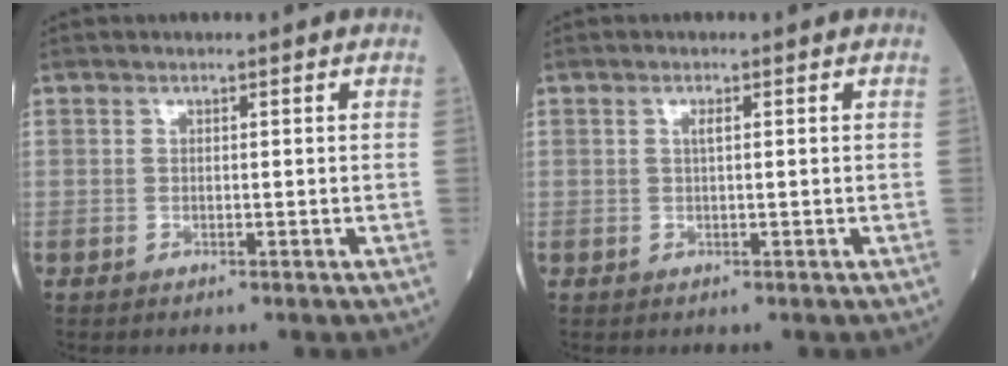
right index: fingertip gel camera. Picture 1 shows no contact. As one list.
[{"total": 1.0, "force": [0.3, 0.1, 0.9], "torque": [-0.022, 0.001, 0.005]}]